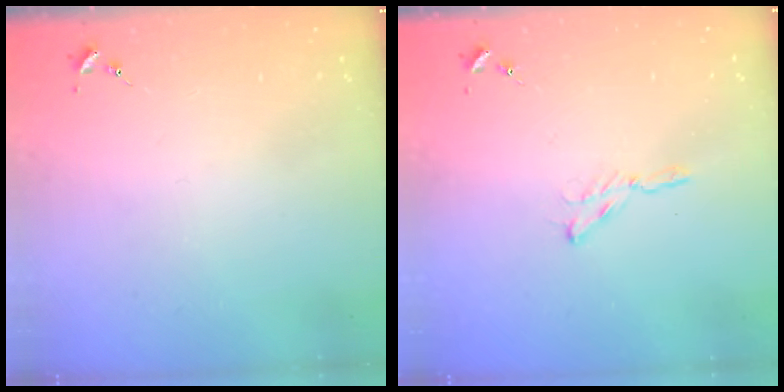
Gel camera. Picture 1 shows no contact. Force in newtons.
{"total": 2.9, "press": 2.9, "slide": 0.3}